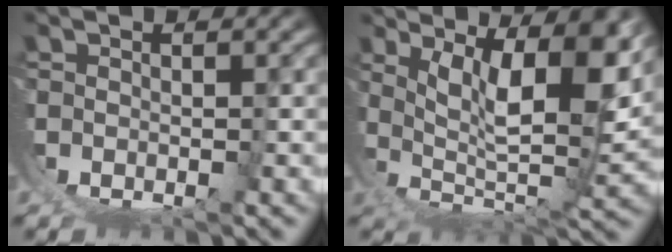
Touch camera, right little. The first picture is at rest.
{"total": 9.8, "force": [3.4, 2.6, 8.9], "torque": [-0.127, -0.030, 0.071]}